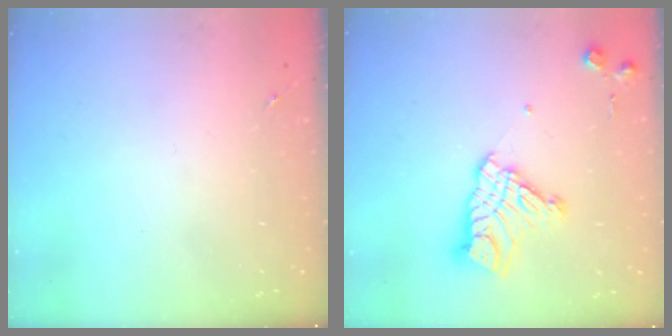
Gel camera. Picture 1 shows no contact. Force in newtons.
{"total": 14.5, "press": 14.5, "slide": 1.3}